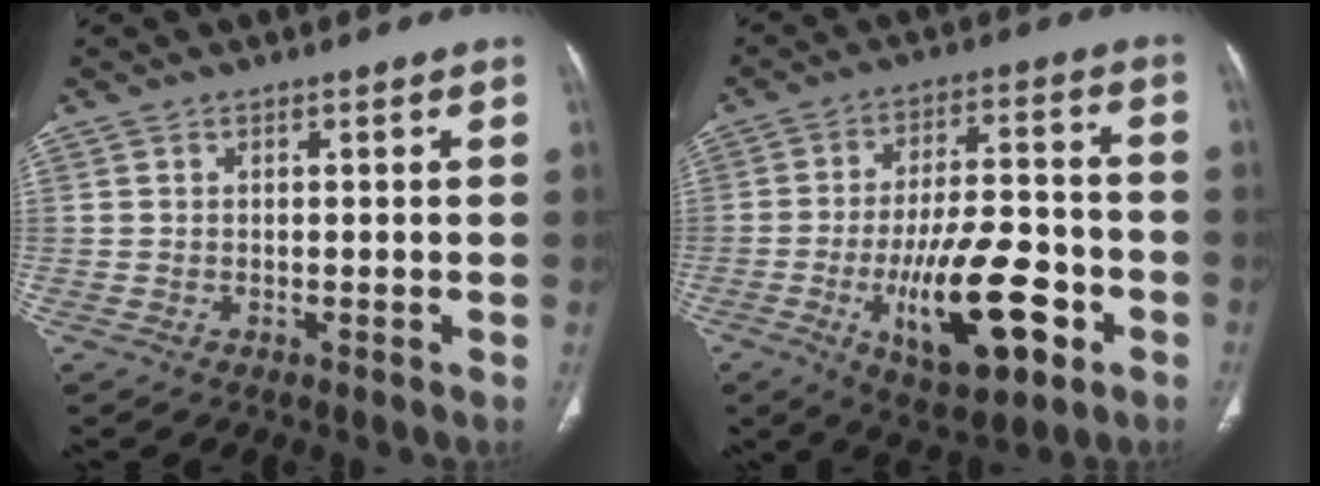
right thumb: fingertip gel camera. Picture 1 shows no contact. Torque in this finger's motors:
{"motor_torque": [0.14, 0.75, 1.66, -1.11, 0.22]}